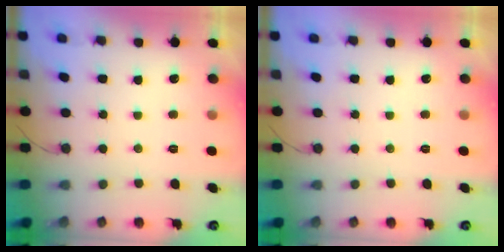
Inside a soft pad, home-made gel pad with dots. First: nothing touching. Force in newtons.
{"total": 0.0}